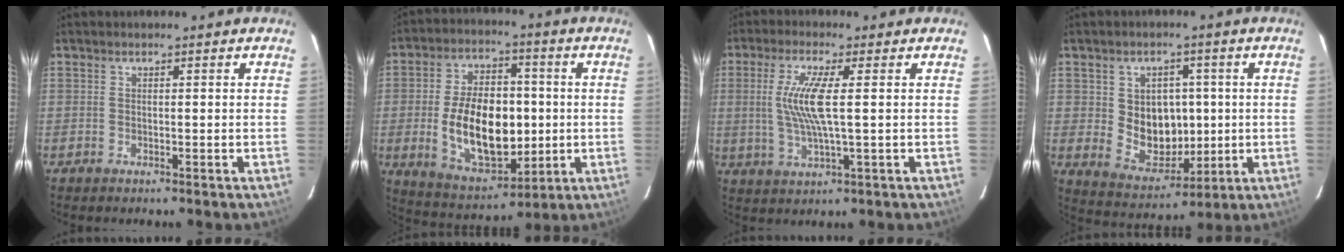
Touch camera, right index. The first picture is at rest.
{"total": 17.8, "force": [-1.6, 10.6, 14.3], "torque": [-0.272, 0.009, -0.003]}
{"total": 8.3, "force": [0.9, 0.7, 8.2], "torque": [-0.164, -0.005, 0.021]}
{"total": 10.2, "force": [0.4, 8.6, 5.5], "torque": [-0.107, 0.002, 0.030]}